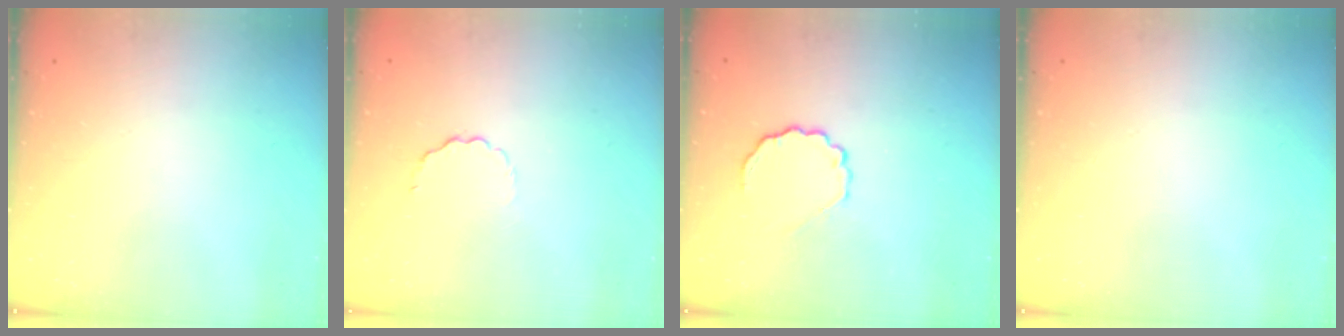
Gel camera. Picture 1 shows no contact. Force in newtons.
{"total": 2.7, "press": 2.5, "slide": 0.9}
{"total": 4.4, "press": 4.4, "slide": 0.9}
{"total": 0.0}